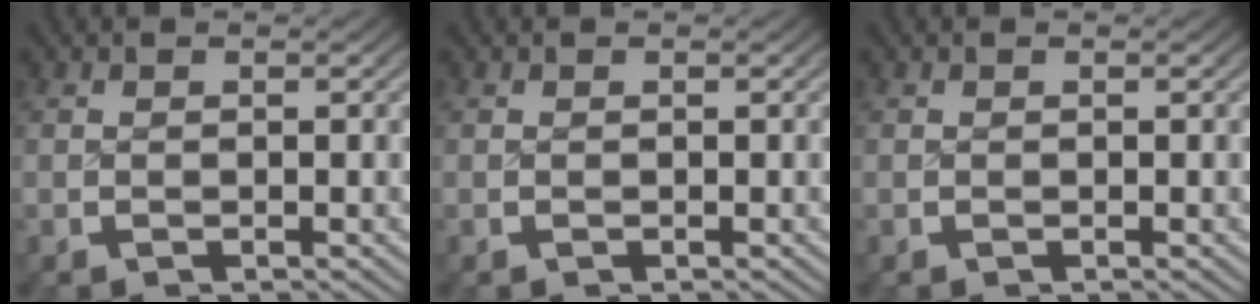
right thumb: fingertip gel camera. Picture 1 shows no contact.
{"total": 0.0}
{"total": 0.0}